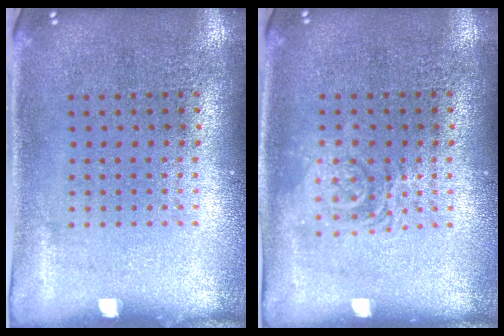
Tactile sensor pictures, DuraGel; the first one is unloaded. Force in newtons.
{"total": 1.2, "press": 1.2, "slide": 0.2}